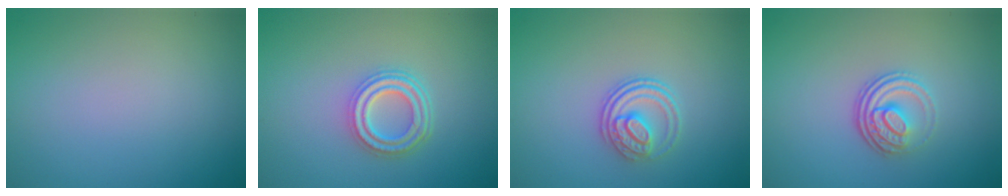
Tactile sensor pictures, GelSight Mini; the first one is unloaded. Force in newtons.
{"total": 4.0, "press": 3.1, "slide": 2.5}
{"total": 2.9, "press": 2.4, "slide": 1.6}
{"total": 3.5, "press": 2.5, "slide": 2.5}